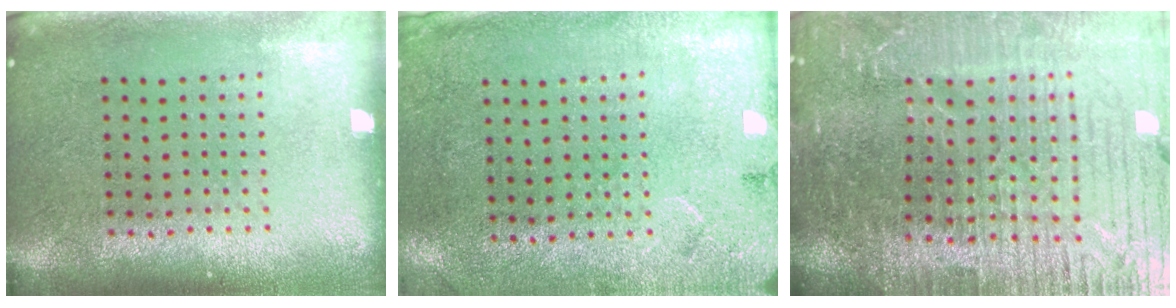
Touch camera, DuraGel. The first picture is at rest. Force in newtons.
{"total": 2.7, "press": 2.2, "slide": 1.6}
{"total": 5.9, "press": 5.3, "slide": 2.6}